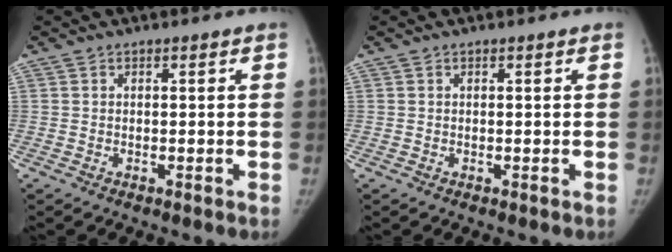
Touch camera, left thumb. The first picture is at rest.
{"total": 0.0}